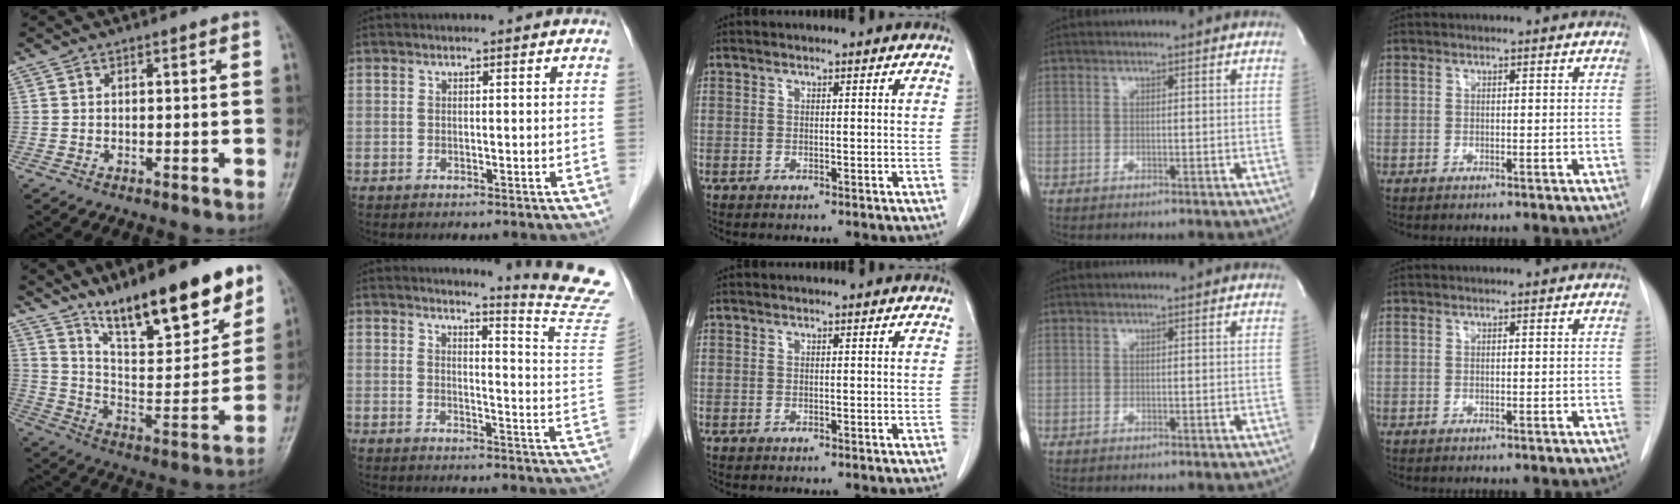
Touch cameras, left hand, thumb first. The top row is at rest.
{"thumb": {"total": 21.5, "force": [15.1, 6.3, 14.0], "torque": [-0.175, -0.075, 0.254]}, "index": {"total": 12.8, "force": [12.4, -3.0, 1.7], "torque": [-0.032, -0.135, 0.129]}}